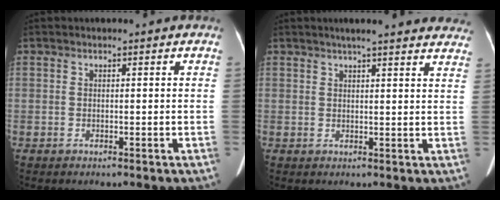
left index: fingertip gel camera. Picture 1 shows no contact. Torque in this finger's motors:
{"motor_torque": [0.17, -0.31, 0.05, 0.04]}